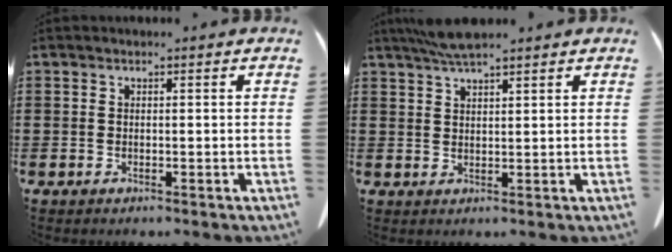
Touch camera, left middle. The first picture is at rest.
{"total": 4.0, "force": [3.3, 0.3, 2.2], "torque": [-0.051, 0.001, 0.061]}